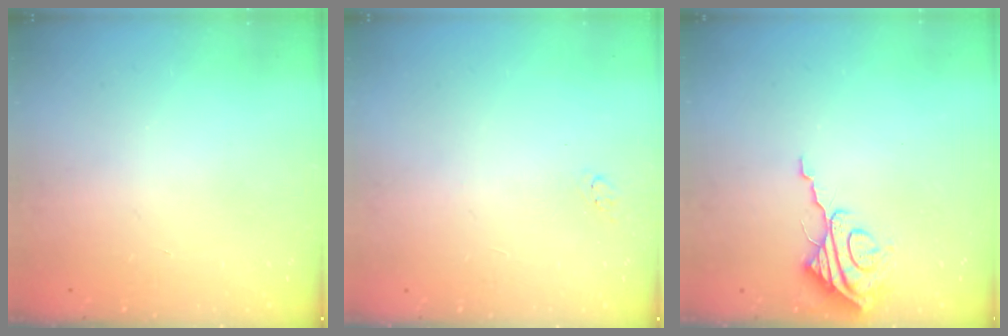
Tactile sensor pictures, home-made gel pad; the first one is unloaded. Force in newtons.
{"total": 3.3, "press": 3.3, "slide": 0.4}
{"total": 9.6, "press": 9.6, "slide": 1.1}